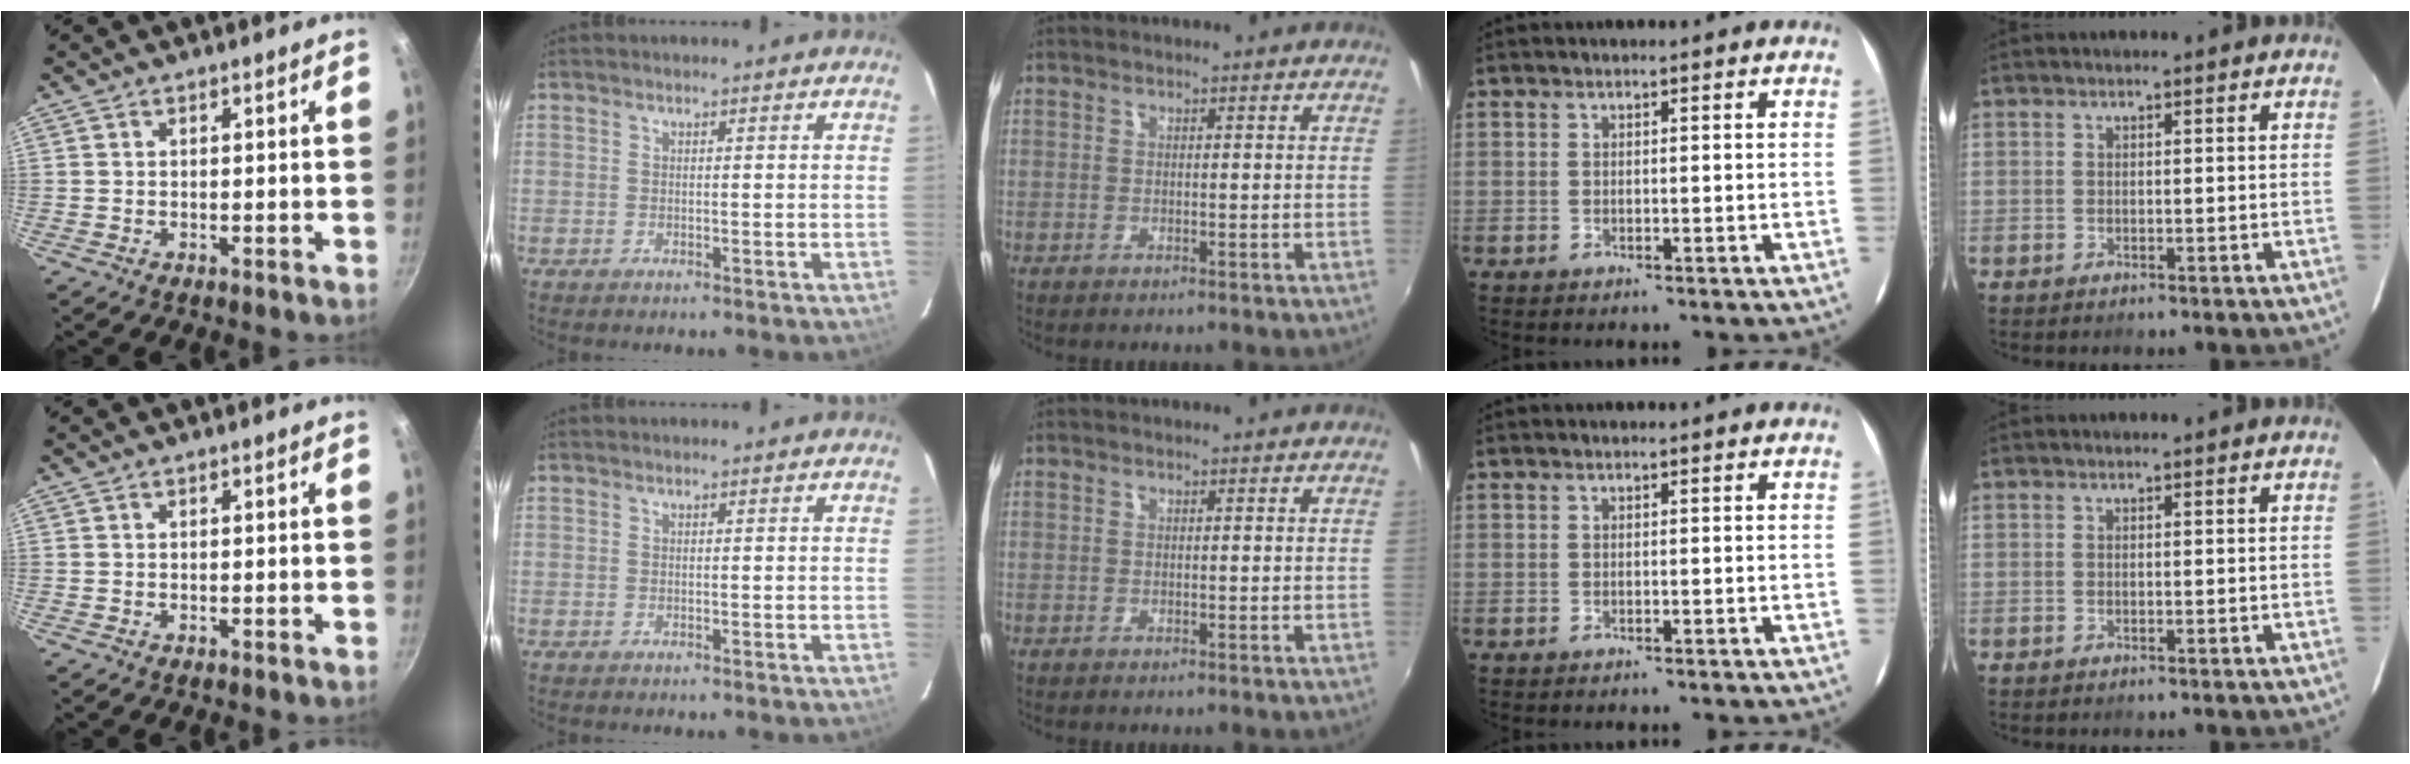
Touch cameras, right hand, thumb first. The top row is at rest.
{}